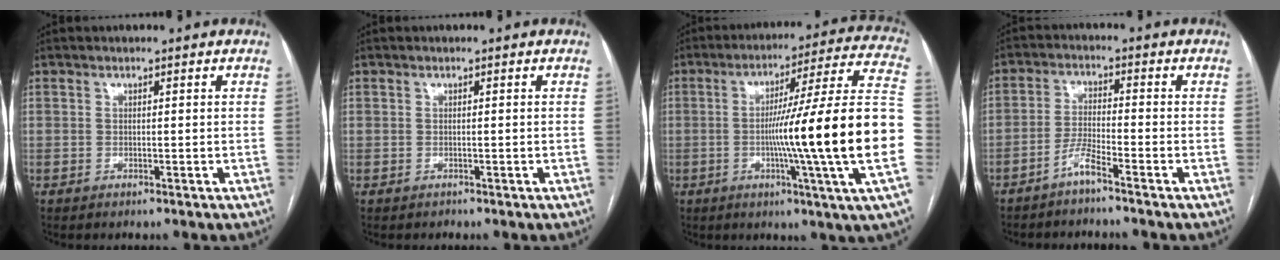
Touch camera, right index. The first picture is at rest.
{"total": 0.5, "force": [-0.3, 0.4, -0.1], "torque": [0.001, 0.004, -0.006]}
{"total": 23.5, "force": [-3.9, -2.4, 23.0], "torque": [-0.285, 0.002, -0.081]}
{"total": 3.7, "force": [-2.9, -0.3, 2.2], "torque": [-0.050, -0.003, -0.061]}